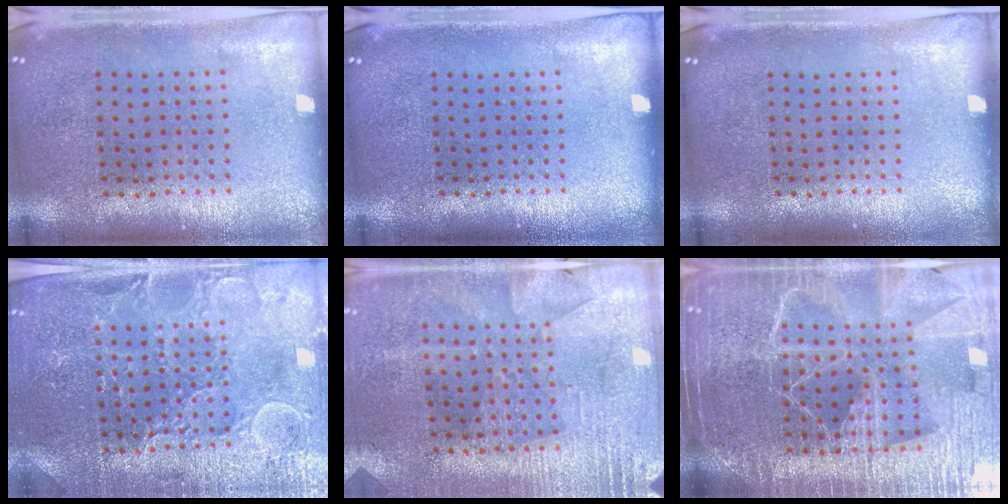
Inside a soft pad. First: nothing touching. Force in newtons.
{"total": 0.0}
{"total": 0.0}
{"total": 3.8, "press": 3.7, "slide": 0.9}
{"total": 2.9, "press": 2.8, "slide": 0.8}
{"total": 6.1, "press": 5.3, "slide": 2.9}